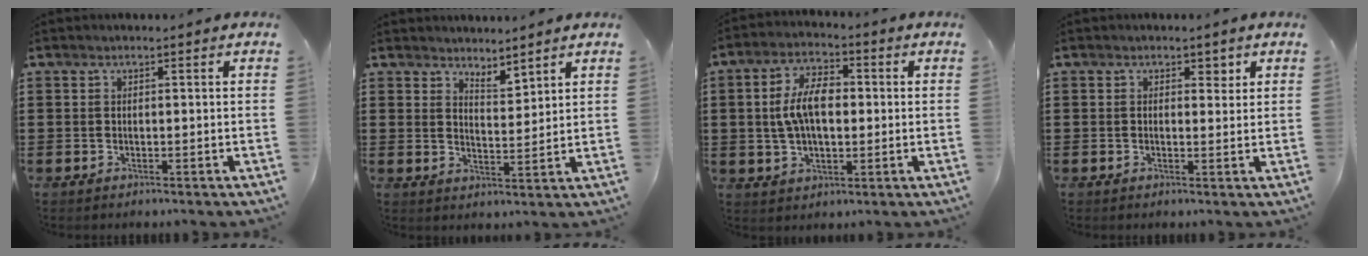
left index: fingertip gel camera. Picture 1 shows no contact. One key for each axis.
{"total": 3.0, "fx": 3.0, "fy": 0.2, "fz": 0.0, "tx": -0.009, "ty": -0.008, "tz": 0.055}
{"total": 8.2, "fx": 0.7, "fy": 4.3, "fz": 6.9, "tx": -0.149, "ty": 0.013, "tz": 0.007}
{"total": 1.4, "fx": 0.5, "fy": 0.9, "fz": 0.9, "tx": -0.013, "ty": 0.004, "tz": 0.003}